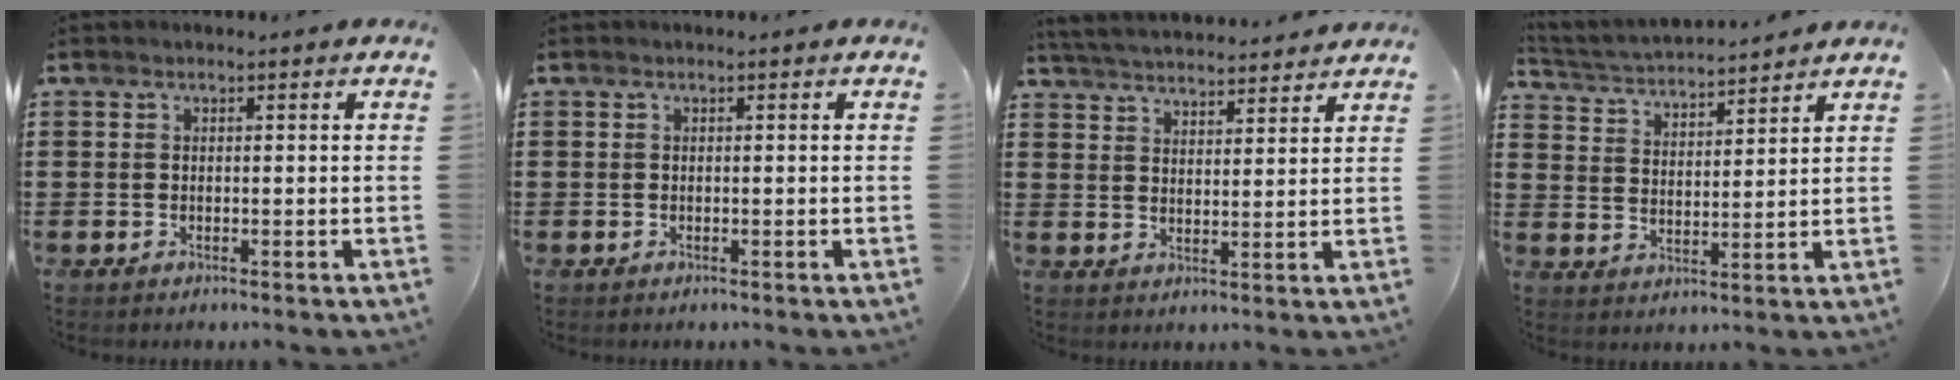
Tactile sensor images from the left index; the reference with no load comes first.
{"total": 0.0}
{"total": 4.3, "force": [4.2, 0.1, 0.5], "torque": [-0.027, -0.023, 0.074]}
{"total": 3.6, "force": [3.6, 0.1, 0.3], "torque": [-0.027, -0.021, 0.058]}